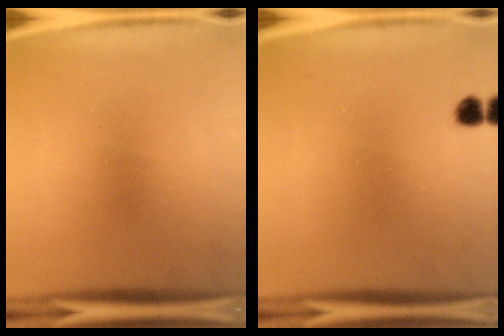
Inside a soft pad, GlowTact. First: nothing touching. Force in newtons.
{"total": 1.8}